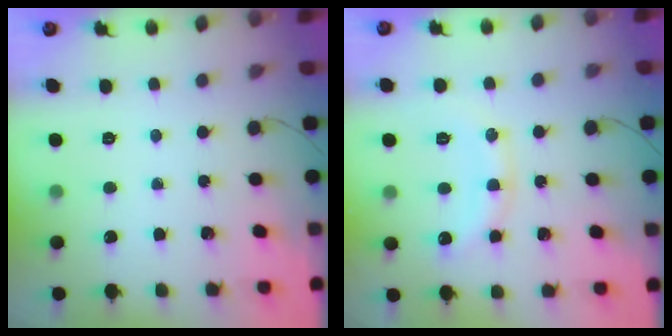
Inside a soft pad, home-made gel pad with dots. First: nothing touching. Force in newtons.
{"total": 10.6, "press": 10.6, "slide": 0.7}